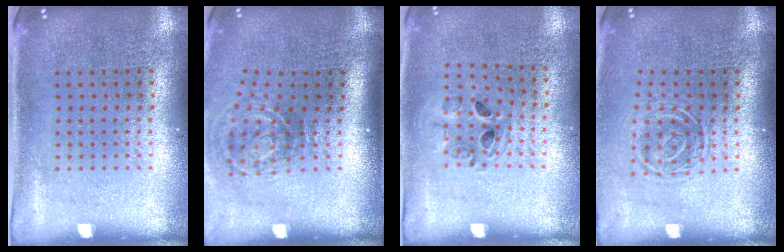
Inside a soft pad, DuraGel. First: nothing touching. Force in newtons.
{"total": 2.0, "press": 1.2, "slide": 1.6}
{"total": 0.9, "press": 0.9, "slide": 0.2}
{"total": 1.6, "press": 1.1, "slide": 1.1}